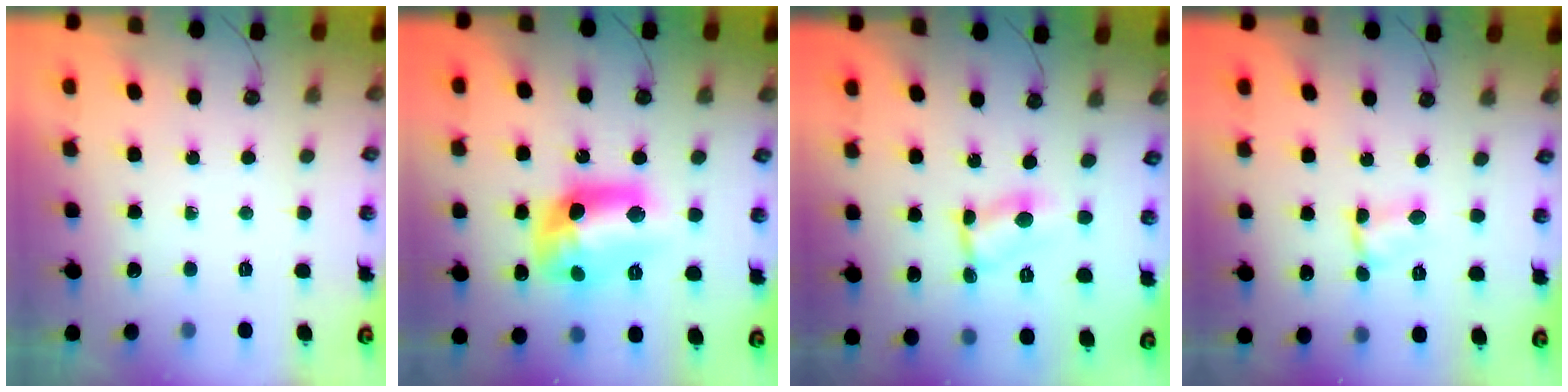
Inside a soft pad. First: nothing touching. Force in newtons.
{"total": 15.1, "press": 15.0, "slide": 1.1}
{"total": 2.9, "press": 2.9, "slide": 0.2}
{"total": 1.8, "press": 1.8, "slide": 0.1}